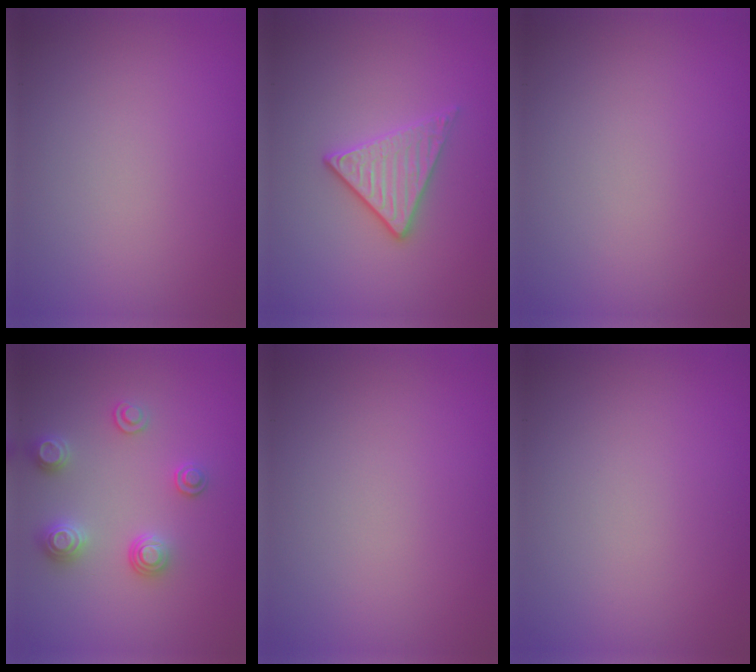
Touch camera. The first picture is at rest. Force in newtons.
{"total": 2.8, "press": 2.7, "slide": 0.8}
{"total": 0.0}
{"total": 2.6, "press": 2.6, "slide": 0.4}
{"total": 0.0}
{"total": 0.0}